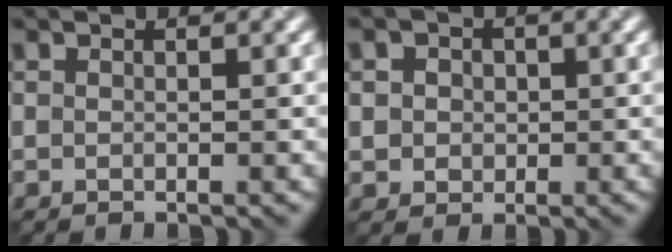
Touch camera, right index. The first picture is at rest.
{"total": 3.1, "force": [0.8, 2.7, 1.3], "torque": [-0.009, 0.011, 0.004]}